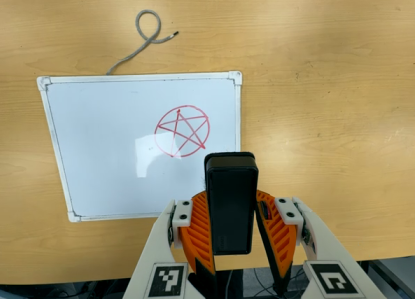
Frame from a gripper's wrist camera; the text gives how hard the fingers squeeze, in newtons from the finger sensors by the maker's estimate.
{"total": 6.7, "left": 5.3, "right": 8.1}